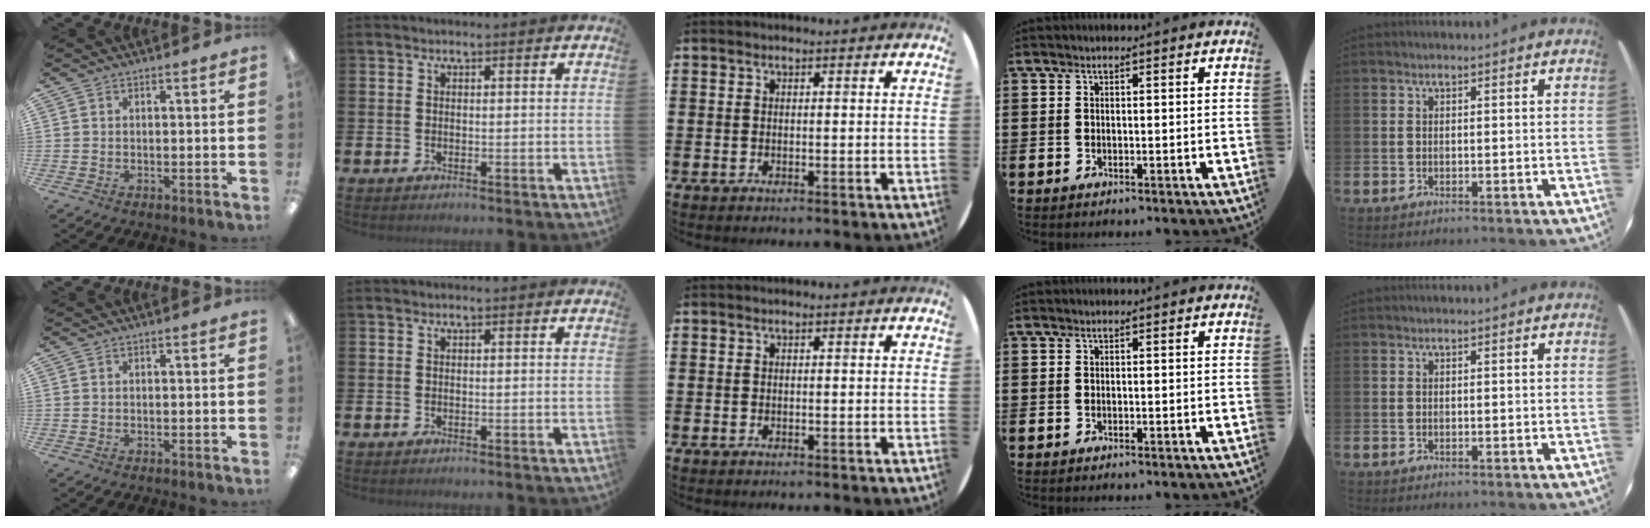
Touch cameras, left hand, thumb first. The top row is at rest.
{}